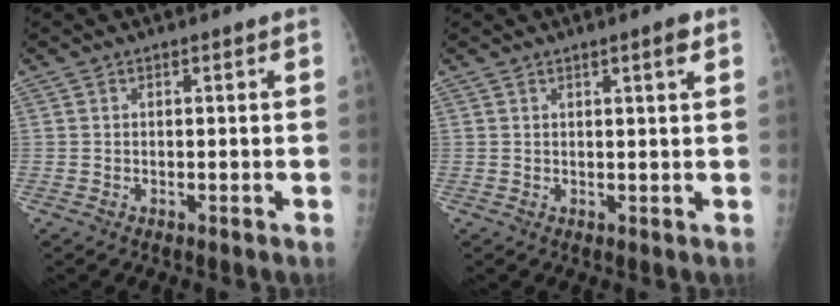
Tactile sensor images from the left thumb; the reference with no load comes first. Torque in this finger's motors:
{"motor_torque": [-0.24, 0.25, -0.04, -0.08, 0.05]}